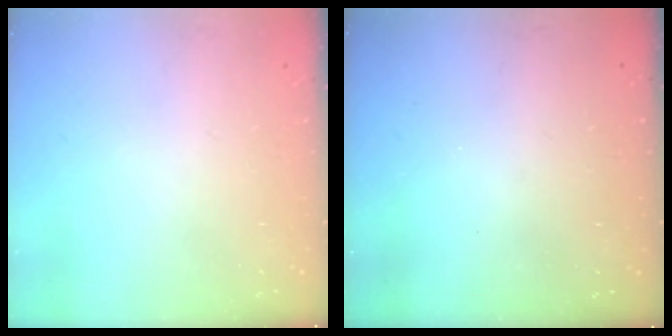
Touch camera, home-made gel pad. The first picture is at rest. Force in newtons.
{"total": 3.2, "press": 3.2, "slide": 0.1}